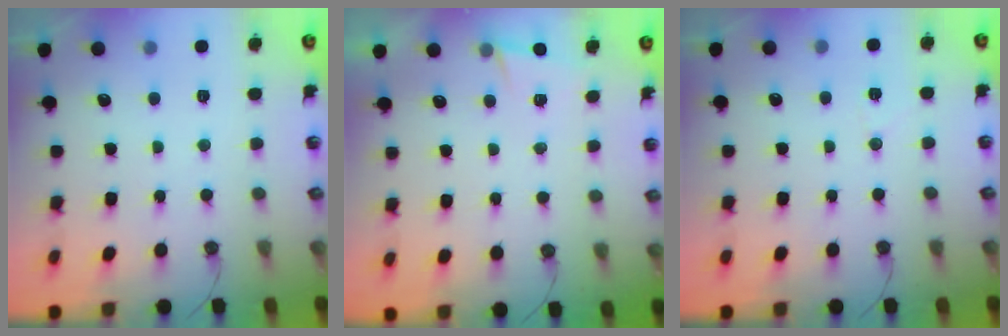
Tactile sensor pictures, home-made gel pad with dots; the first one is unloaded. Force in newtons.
{"total": 2.7, "press": 2.6, "slide": 1.0}
{"total": 4.4, "press": 4.3, "slide": 0.9}